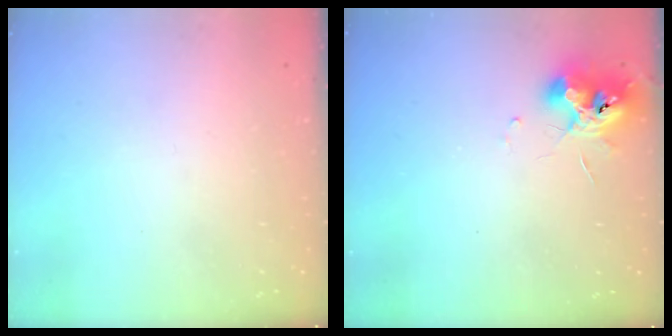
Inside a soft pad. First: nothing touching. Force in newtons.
{"total": 10.9, "press": 10.9, "slide": 0.8}